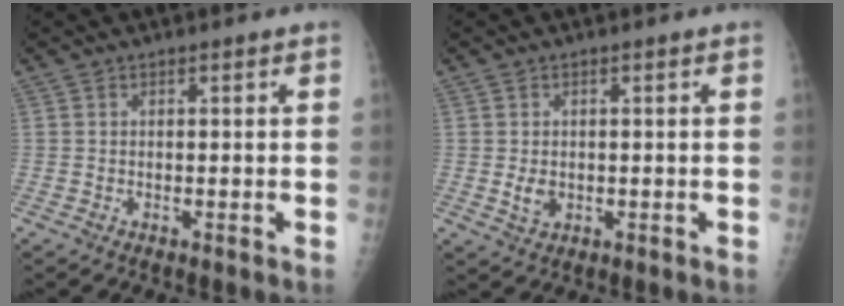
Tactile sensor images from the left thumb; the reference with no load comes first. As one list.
[{"total": 3.3, "force": [-0.2, 2.5, 2.1], "torque": [-0.032, -0.004, 0.003]}]